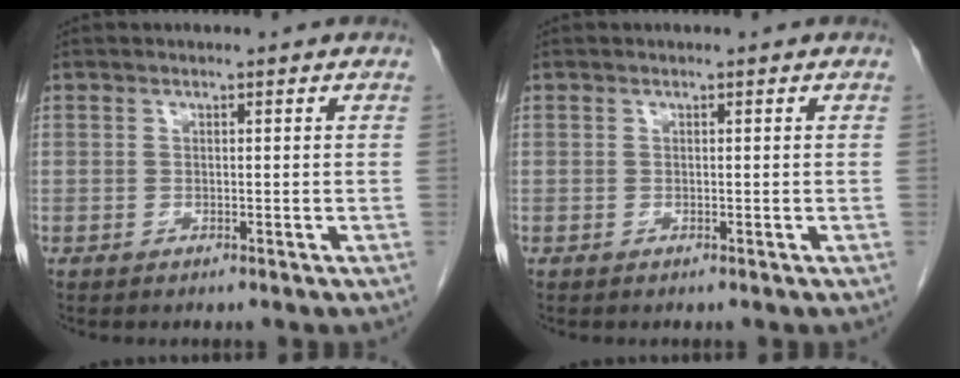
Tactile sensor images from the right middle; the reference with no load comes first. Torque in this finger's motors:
{"motor_torque": [0.00, 0.00, 0.00, -0.01]}